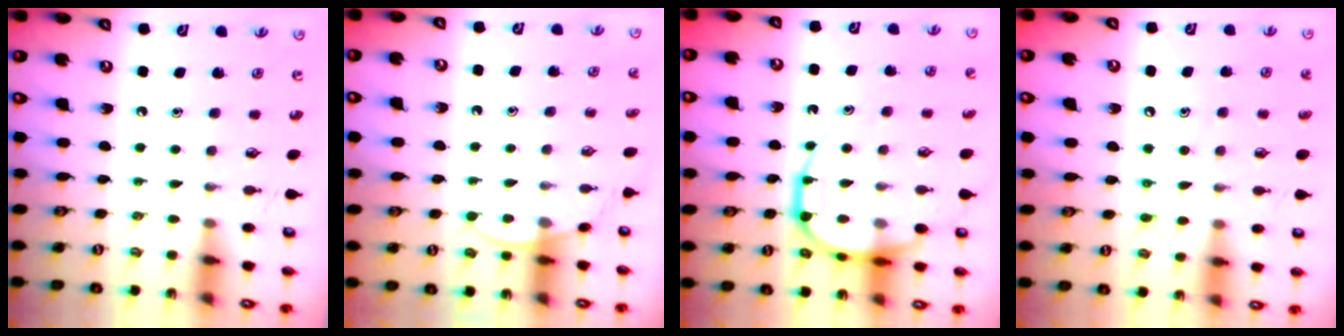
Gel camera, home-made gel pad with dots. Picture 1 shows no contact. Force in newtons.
{"total": 6.2, "press": 6.1, "slide": 0.5}
{"total": 14.9, "press": 14.8, "slide": 1.9}
{"total": 8.2, "press": 8.2, "slide": 0.8}